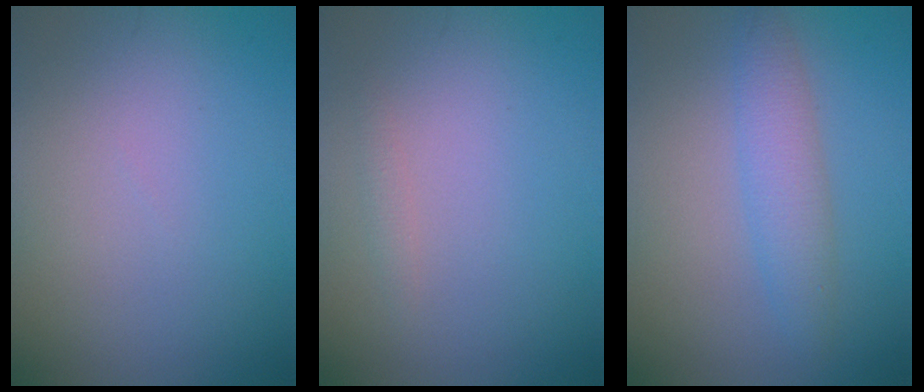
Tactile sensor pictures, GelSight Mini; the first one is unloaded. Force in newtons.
{"total": 0.7, "press": 0.7, "slide": 0.0}
{"total": 3.0, "press": 3.0, "slide": 0.1}